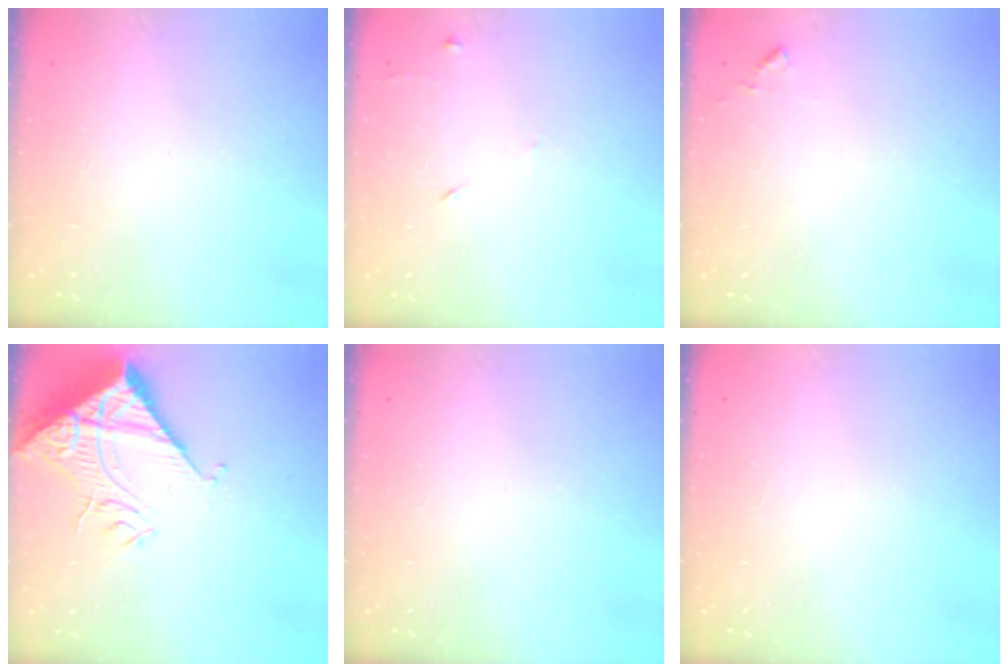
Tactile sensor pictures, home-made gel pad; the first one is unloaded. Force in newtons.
{"total": 5.2, "press": 5.1, "slide": 0.6}
{"total": 5.8, "press": 5.7, "slide": 0.7}
{"total": 13.5, "press": 13.4, "slide": 1.7}
{"total": 0.0}
{"total": 1.5, "press": 1.5, "slide": 0.1}